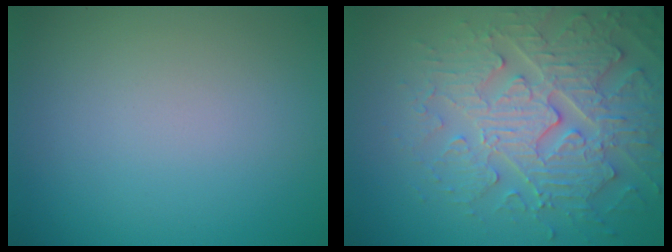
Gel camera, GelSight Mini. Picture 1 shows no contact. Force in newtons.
{"total": 6.1, "press": 5.3, "slide": 3.0}